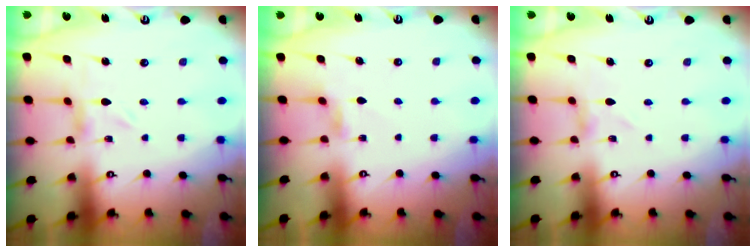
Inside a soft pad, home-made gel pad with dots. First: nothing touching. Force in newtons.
{"total": 2.3, "press": 2.3, "slide": 0.4}
{"total": 0.8, "press": 0.8, "slide": 0.1}